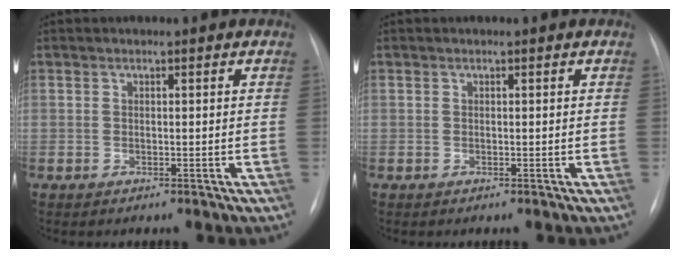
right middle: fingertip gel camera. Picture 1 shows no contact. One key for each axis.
{"total": 0.0}